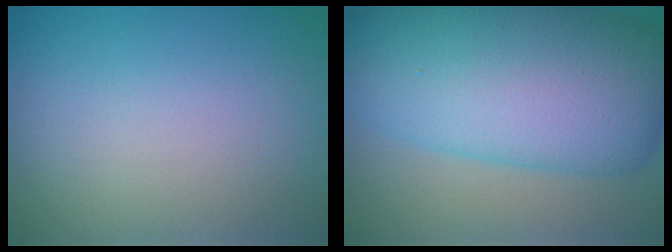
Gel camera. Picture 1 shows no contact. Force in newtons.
{"total": 12.6, "press": 12.6, "slide": 0.2}